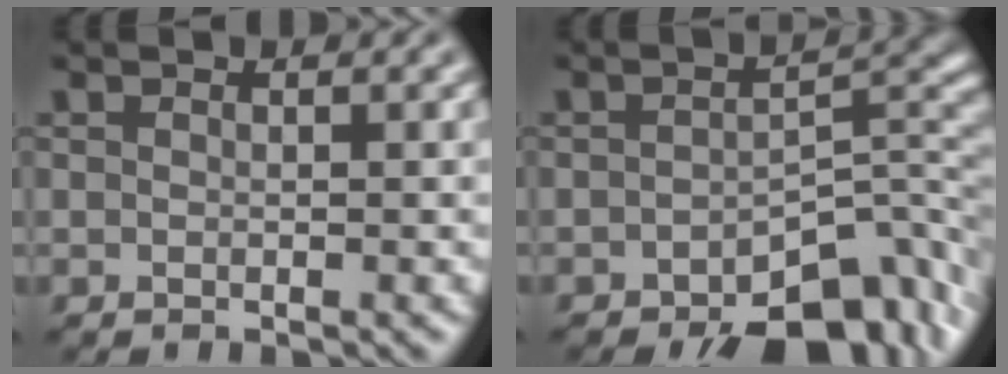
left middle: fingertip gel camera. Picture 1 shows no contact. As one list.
[{"total": 8.6, "force": [-5.5, 3.6, 5.6], "torque": [-0.056, -0.003, -0.083]}]